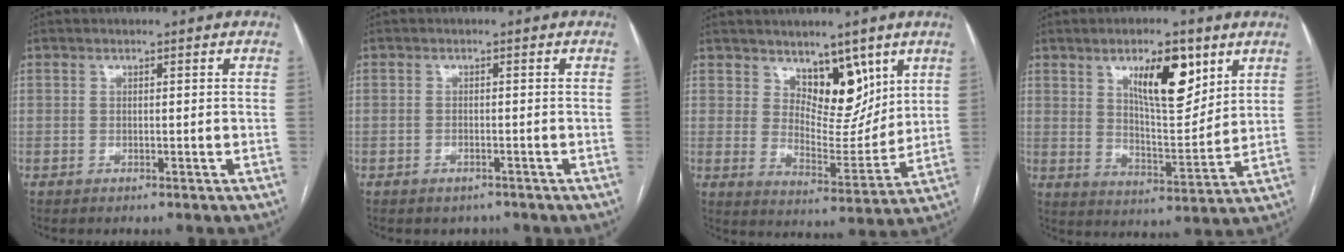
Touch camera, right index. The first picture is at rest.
{"total": 1.8, "force": [-1.4, 1.0, 0.5], "torque": [-0.010, 0.001, -0.013]}
{"total": 8.8, "force": [5.4, 4.4, 5.4], "torque": [-0.073, -0.010, 0.098]}
{"total": 11.6, "force": [5.9, 3.5, 9.3], "torque": [-0.153, -0.001, 0.103]}